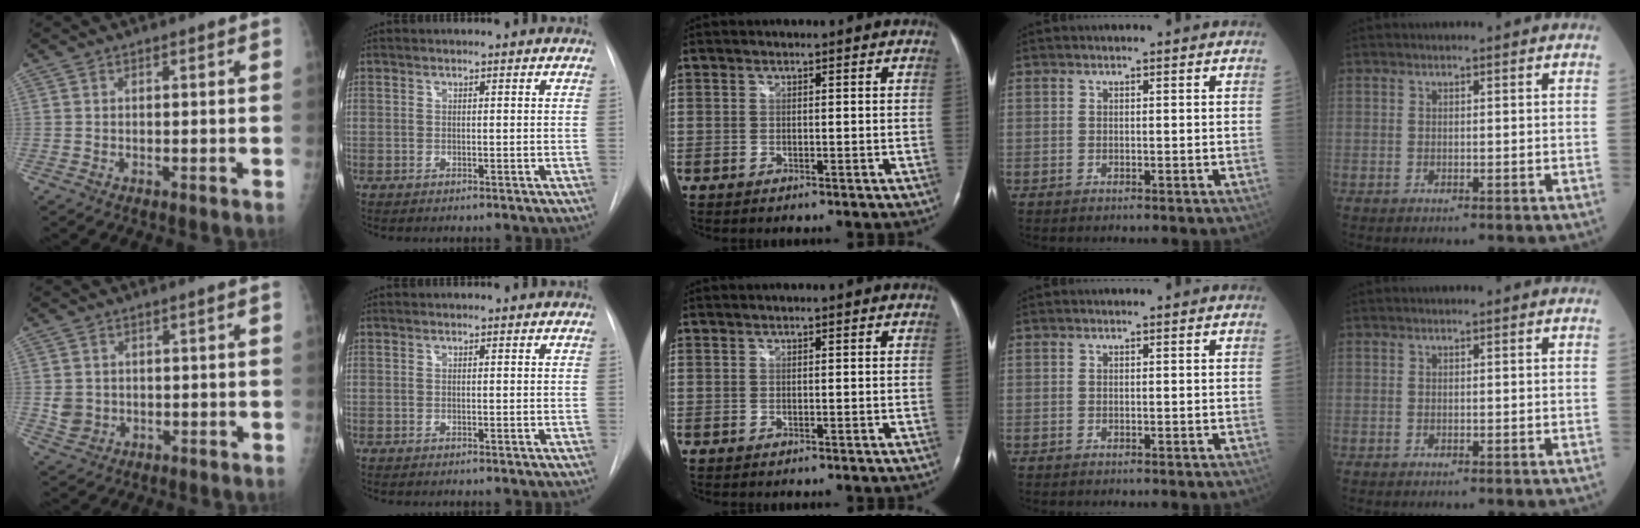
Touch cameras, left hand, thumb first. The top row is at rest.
{"thumb": {"total": 3.1, "force": [0.1, 2.7, 1.5], "torque": [-0.021, 0.004, 0.012]}}